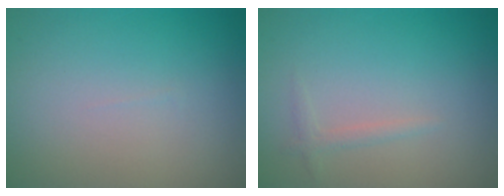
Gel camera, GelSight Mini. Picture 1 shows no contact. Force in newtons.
{"total": 0.9, "press": 0.9, "slide": 0.1}